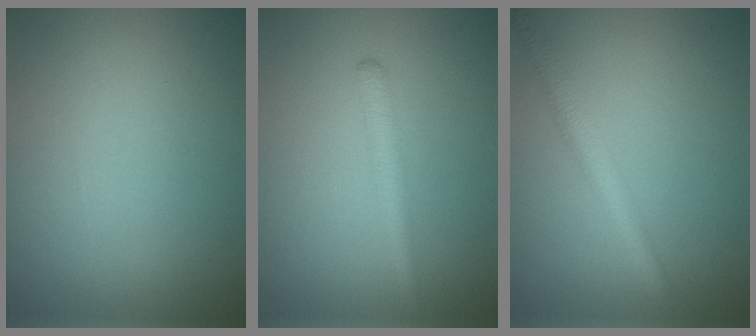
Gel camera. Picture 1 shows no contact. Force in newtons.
{"total": 1.8, "press": 1.8, "slide": 0.1}
{"total": 2.9, "press": 2.9, "slide": 0.2}